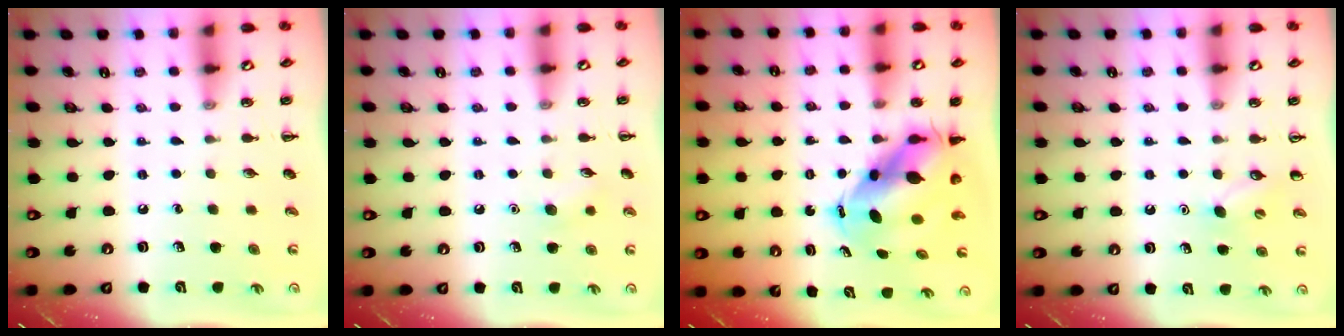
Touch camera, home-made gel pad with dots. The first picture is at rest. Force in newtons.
{"total": 5.6, "press": 5.5, "slide": 1.2}
{"total": 8.1, "press": 7.8, "slide": 2.4}
{"total": 5.4, "press": 5.2, "slide": 1.4}